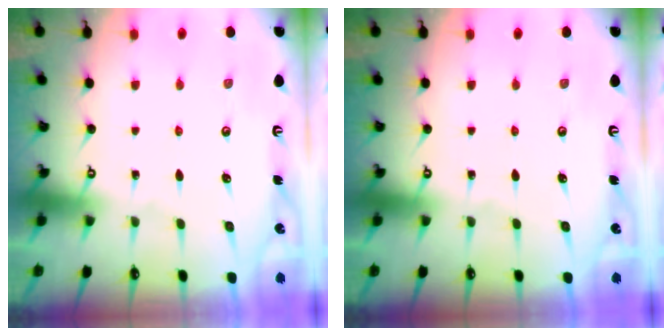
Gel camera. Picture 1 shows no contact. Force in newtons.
{"total": 0.0}